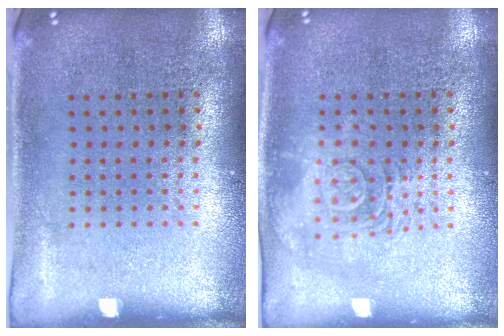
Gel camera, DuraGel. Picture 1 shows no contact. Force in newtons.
{"total": 2.8, "press": 2.8, "slide": 0.5}